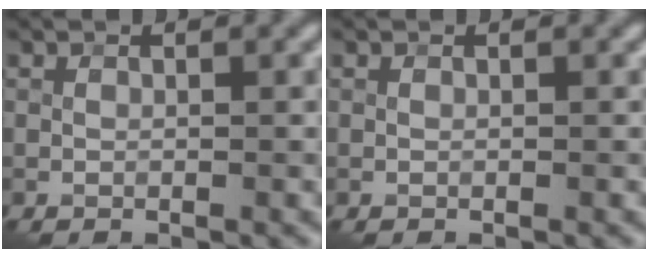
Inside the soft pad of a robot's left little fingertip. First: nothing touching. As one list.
[{"total": 0.0}]